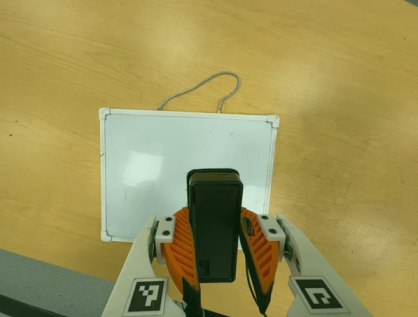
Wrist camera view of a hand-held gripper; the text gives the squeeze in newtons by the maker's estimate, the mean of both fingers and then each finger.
{"total": 7.7, "left": 6.2, "right": 9.2}